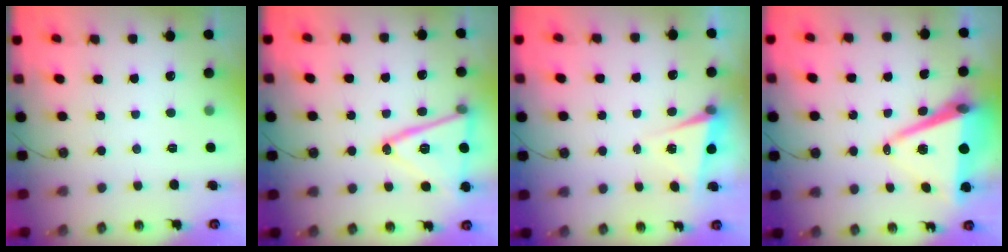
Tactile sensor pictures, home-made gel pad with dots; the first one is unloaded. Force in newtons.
{"total": 18.6, "press": 18.3, "slide": 3.5}
{"total": 3.4, "press": 2.9, "slide": 1.7}
{"total": 12.4, "press": 11.7, "slide": 4.1}